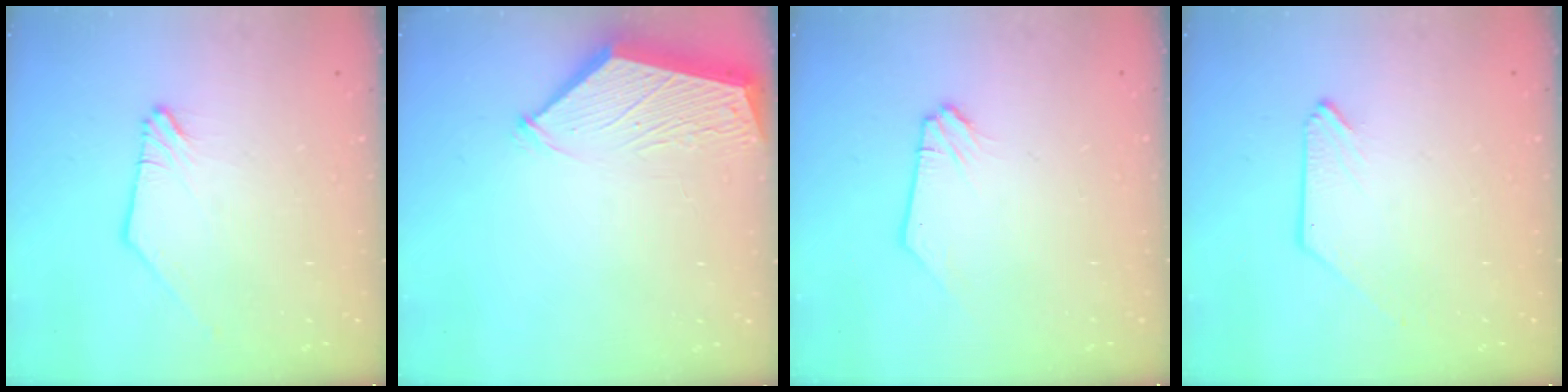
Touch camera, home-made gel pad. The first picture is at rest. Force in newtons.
{"total": 3.1, "press": 3.1, "slide": 0.4}
{"total": 0.0}
{"total": 0.0}